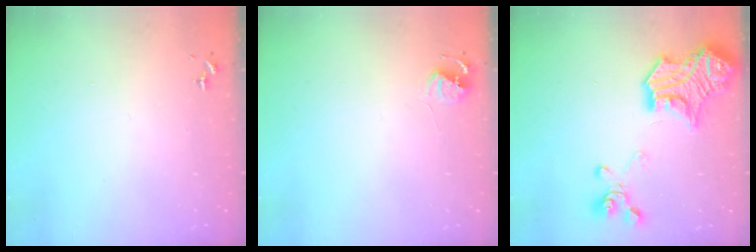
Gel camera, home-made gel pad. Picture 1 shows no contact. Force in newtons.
{"total": 5.1, "press": 5.1, "slide": 0.6}
{"total": 25.4, "press": 25.3, "slide": 2.3}